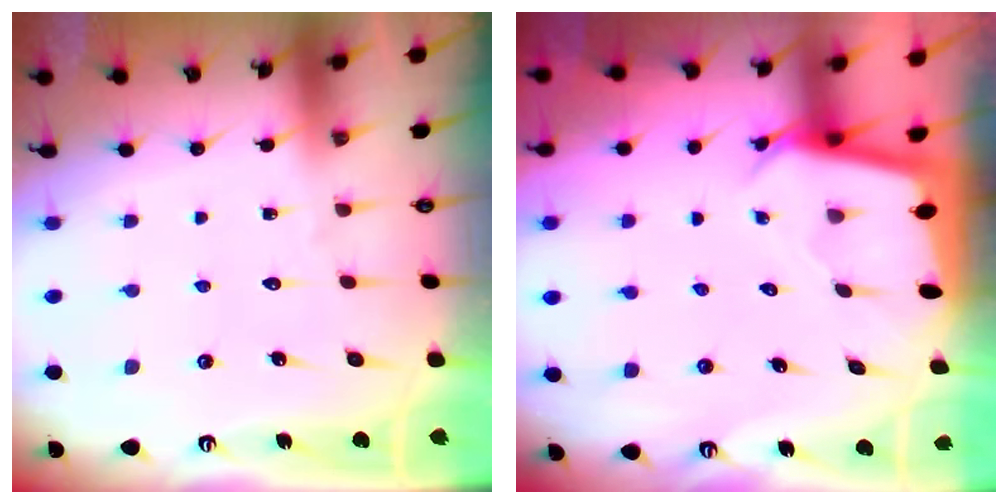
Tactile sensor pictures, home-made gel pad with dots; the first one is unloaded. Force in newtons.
{"total": 2.5, "press": 2.5, "slide": 0.2}